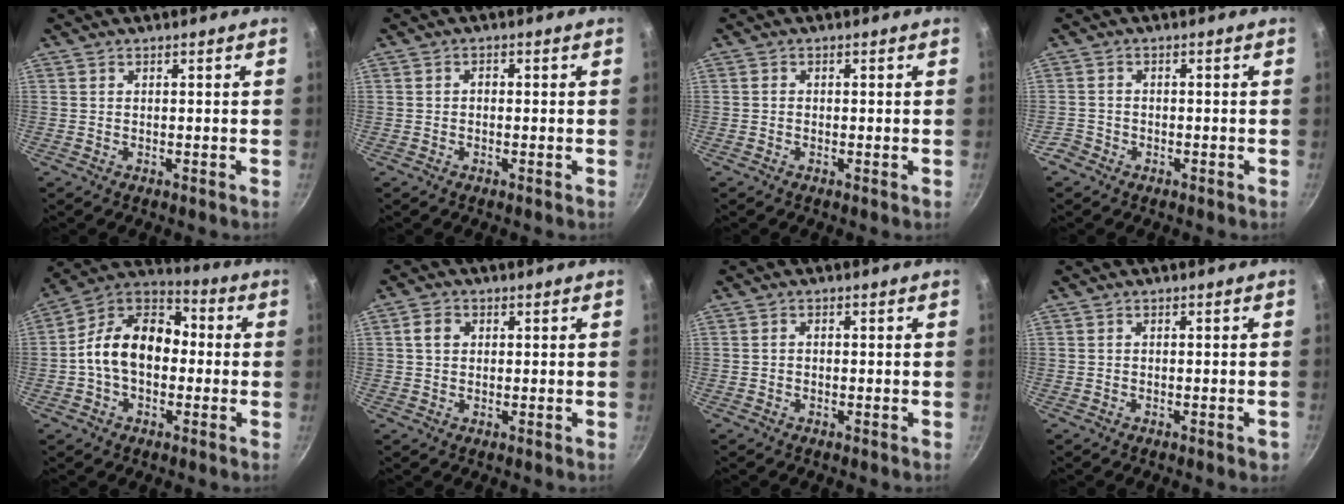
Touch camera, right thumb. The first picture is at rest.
{"total": 1.1, "force": [-0.3, 0.8, 0.6], "torque": [-0.010, 0.006, -0.006]}
{"total": 0.6, "force": [-0.2, 0.4, 0.3], "torque": [-0.008, 0.004, -0.008]}
{"total": 2.6, "force": [-1.8, 1.8, 0.5], "torque": [-0.006, 0.019, -0.034]}
{"total": 15.5, "force": [-1.0, 10.9, 11.0], "torque": [-0.149, 0.048, -0.040]}
{"total": 3.4, "force": [0.8, 2.7, 1.9], "torque": [-0.025, 0.005, 0.010]}
{"total": 0.9, "force": [-0.3, 0.7, 0.5], "torque": [-0.011, 0.005, -0.006]}
{"total": 1.4, "force": [-0.8, 0.6, 1.1], "torque": [-0.013, 0.008, -0.009]}